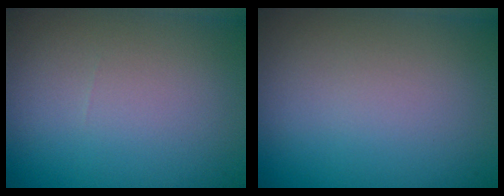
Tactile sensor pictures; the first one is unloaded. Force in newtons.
{"total": 0.0}